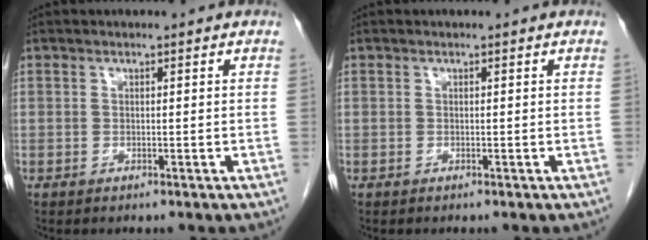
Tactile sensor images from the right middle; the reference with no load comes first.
{"total": 0.0}